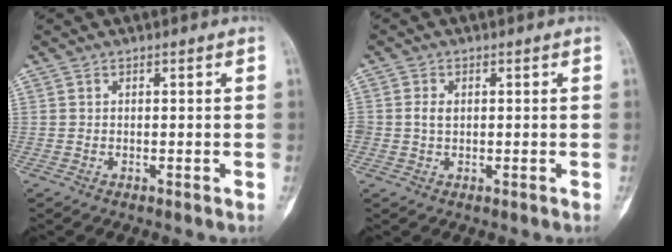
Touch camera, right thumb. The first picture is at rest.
{"total": 1.9, "force": [0.2, 1.4, 1.3], "torque": [-0.020, 0.003, 0.005]}